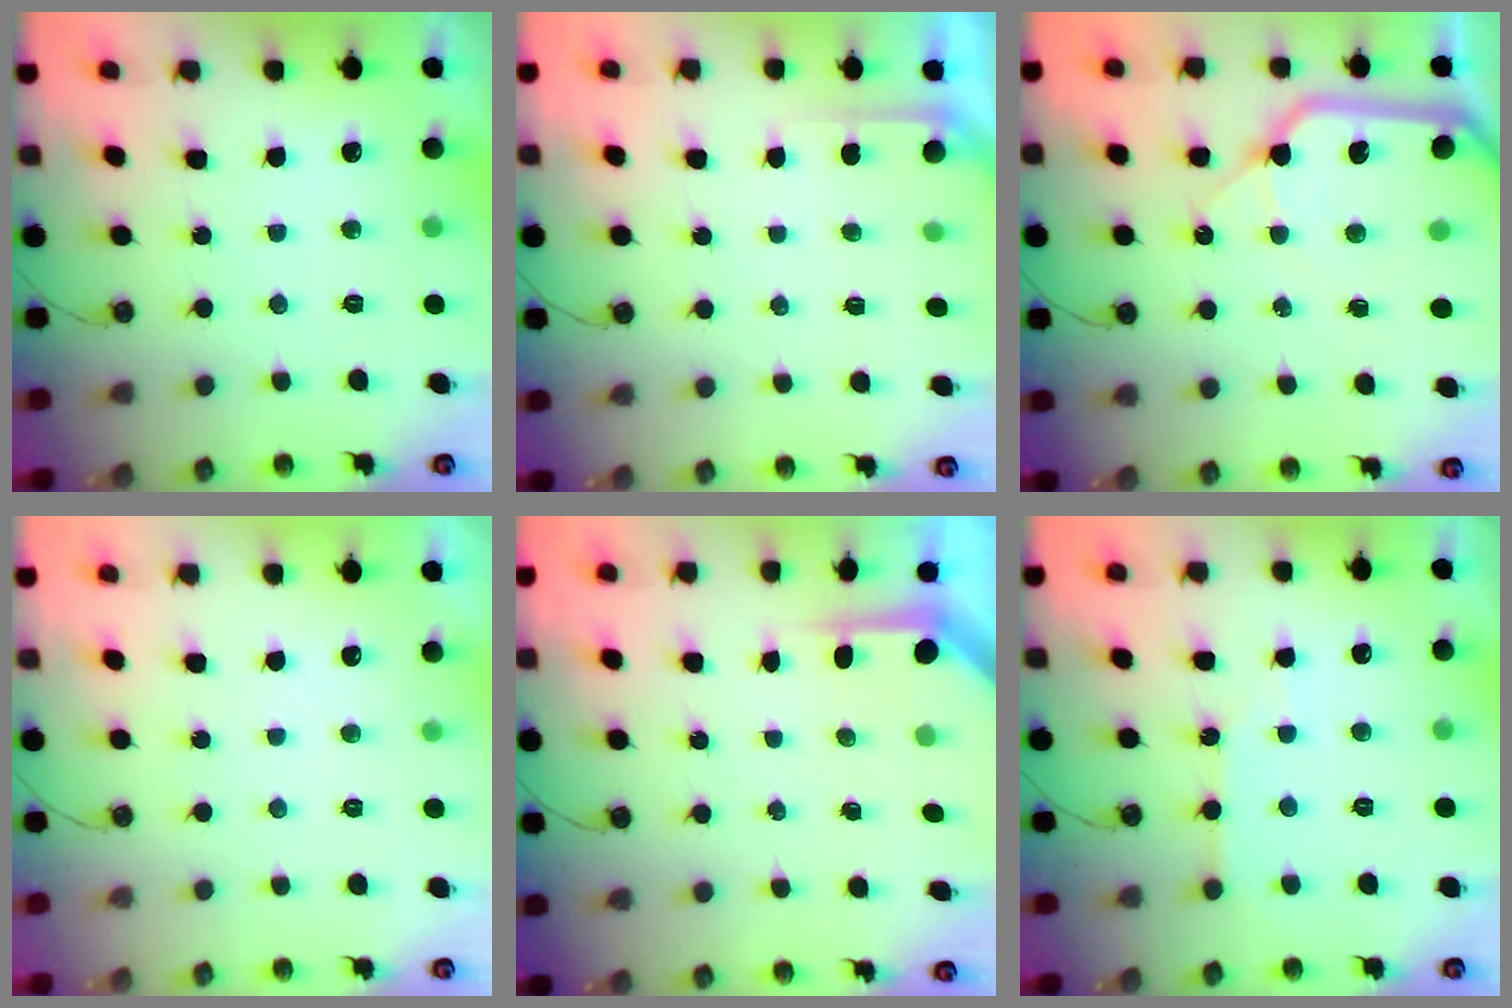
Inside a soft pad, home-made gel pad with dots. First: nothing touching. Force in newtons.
{"total": 2.9, "press": 2.8, "slide": 0.2}
{"total": 17.3, "press": 17.1, "slide": 2.9}
{"total": 0.0}
{"total": 3.5, "press": 3.5, "slide": 0.3}
{"total": 2.1, "press": 2.1, "slide": 0.3}